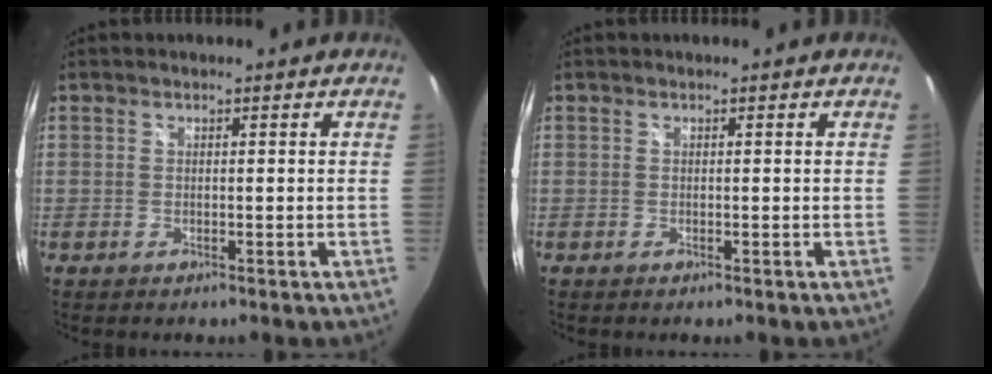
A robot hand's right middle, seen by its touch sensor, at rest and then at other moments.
{"total": 0.0}